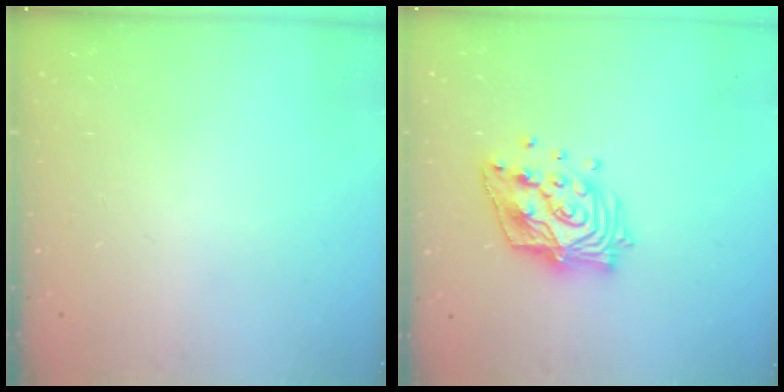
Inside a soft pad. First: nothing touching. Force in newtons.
{"total": 15.5, "press": 15.5, "slide": 1.2}